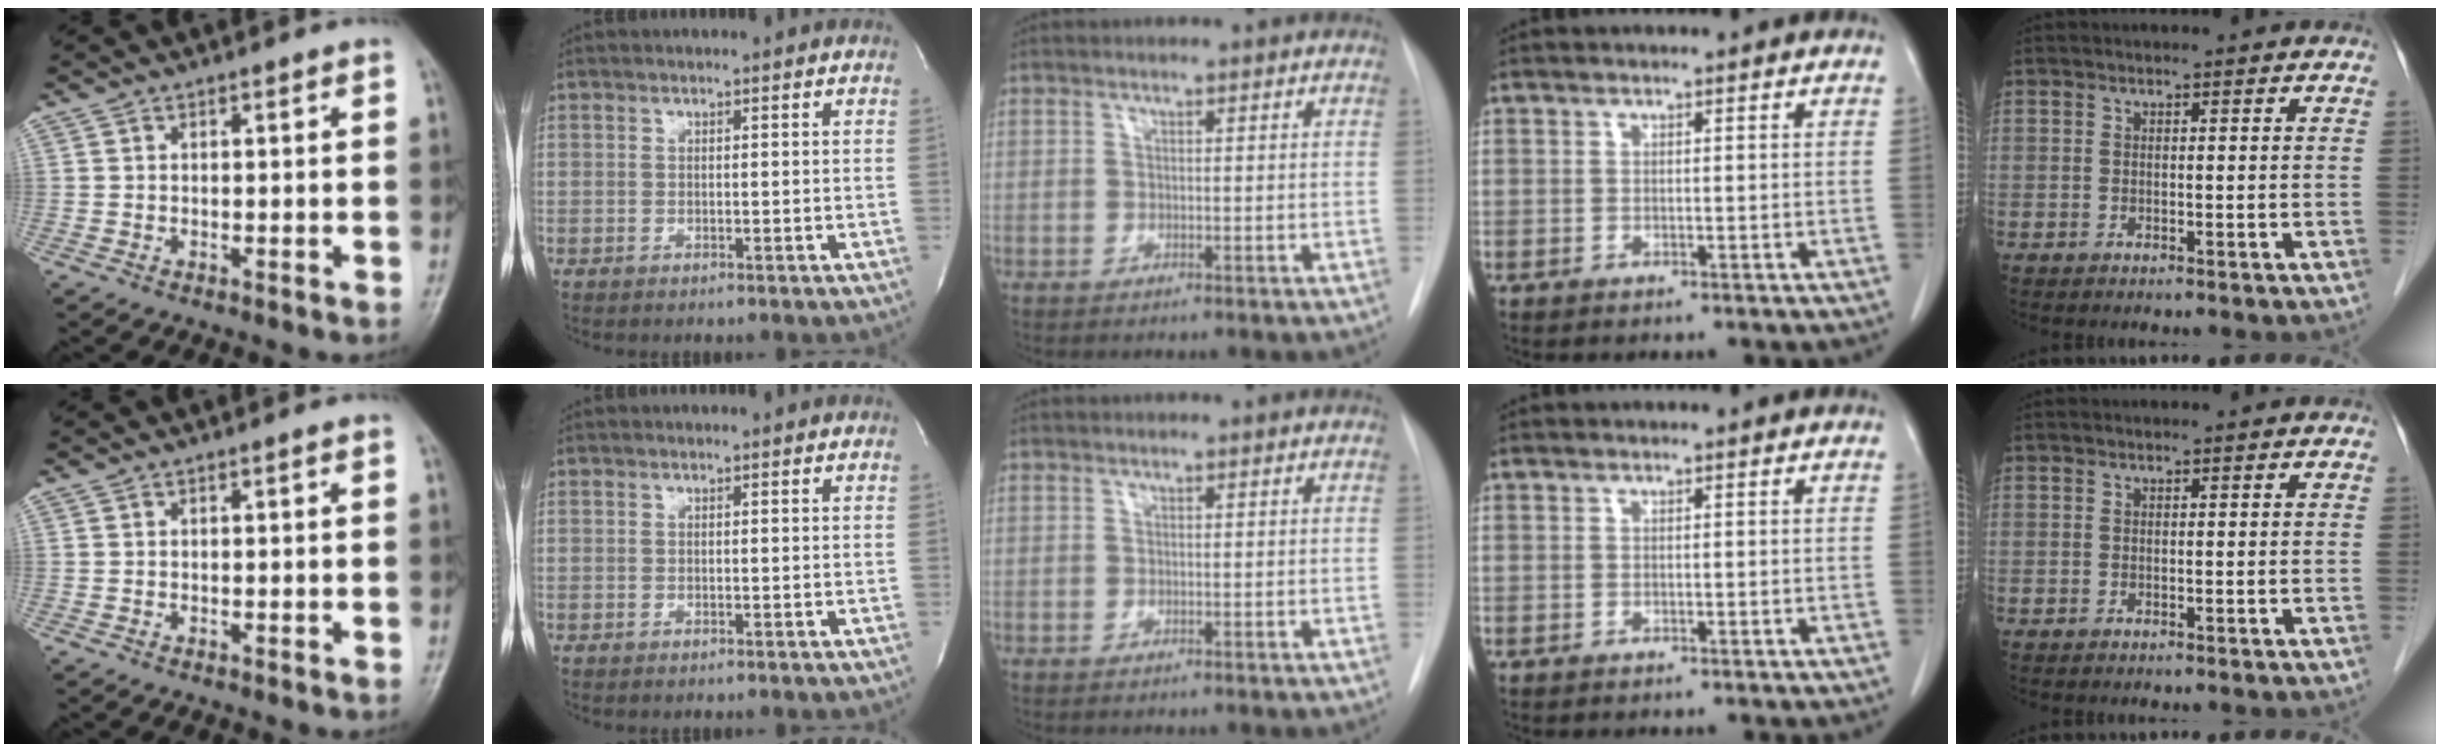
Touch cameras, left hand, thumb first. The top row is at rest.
{}